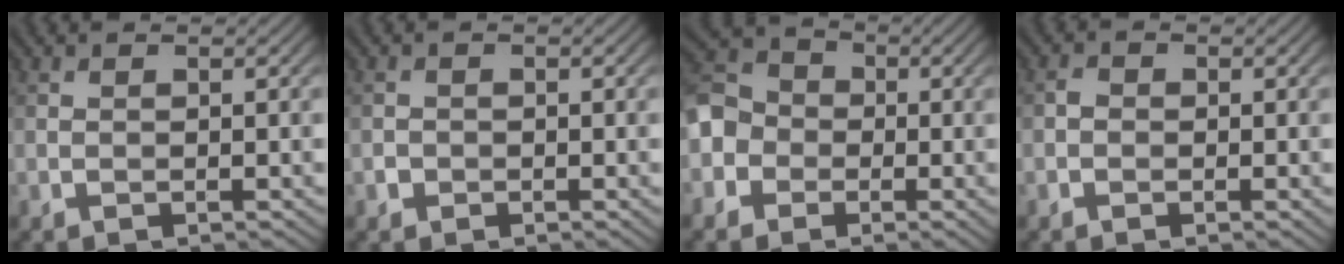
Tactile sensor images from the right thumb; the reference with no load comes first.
{"total": 1.0, "force": [-0.5, 0.9, 0.2], "torque": [-0.001, -0.003, -0.012]}
{"total": 6.0, "force": [-1.8, 5.2, 2.4], "torque": [-0.066, 0.003, -0.058]}
{"total": 1.1, "force": [-0.3, 0.9, 0.4], "torque": [-0.009, -0.001, -0.010]}